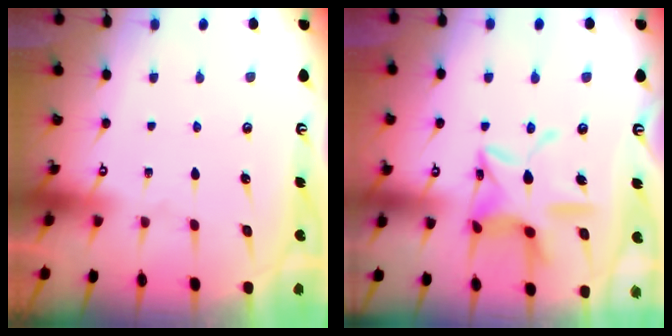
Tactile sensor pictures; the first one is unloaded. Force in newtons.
{"total": 13.5, "press": 13.5, "slide": 1.0}